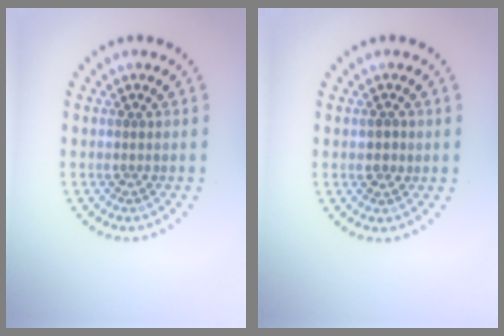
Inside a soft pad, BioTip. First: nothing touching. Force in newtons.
{"total": 0.8, "press": 0.8, "slide": 0.3}